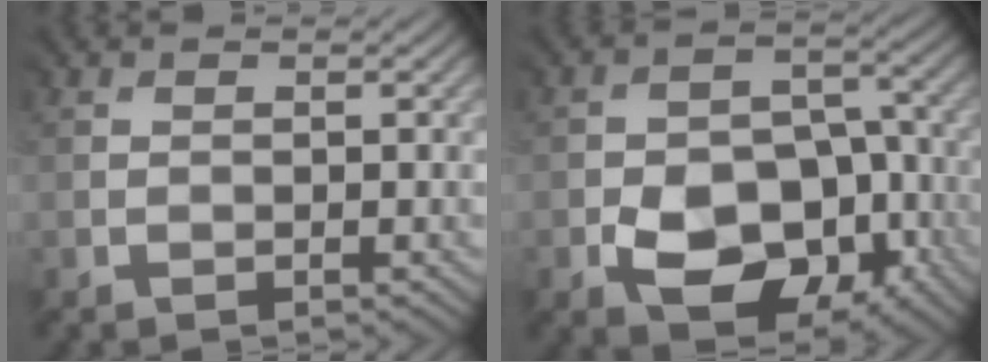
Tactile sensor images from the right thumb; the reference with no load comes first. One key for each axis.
{"total": 8.9, "fx": -4.3, "fy": 5.9, "fz": 5.0, "tx": -0.079, "ty": -0.019, "tz": -0.065}